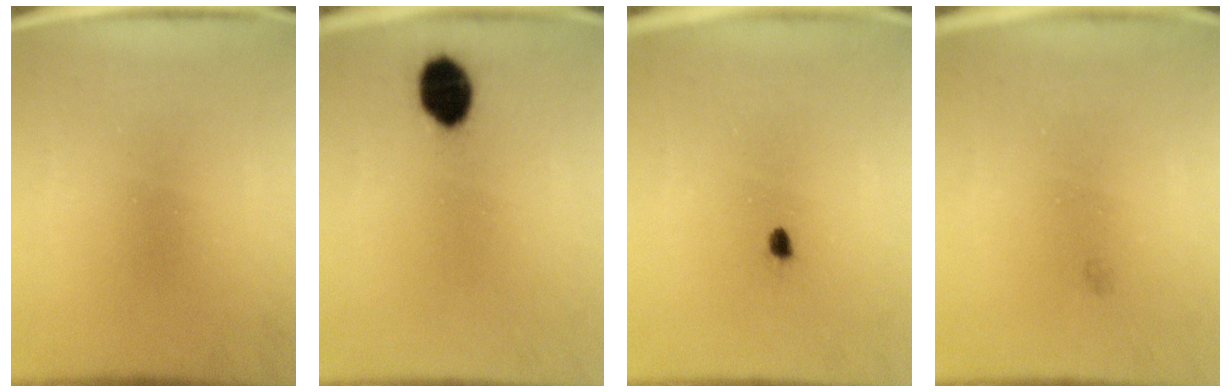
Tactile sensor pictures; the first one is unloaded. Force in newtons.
{"total": 8.4}
{"total": 1.0}
{"total": 0.6}